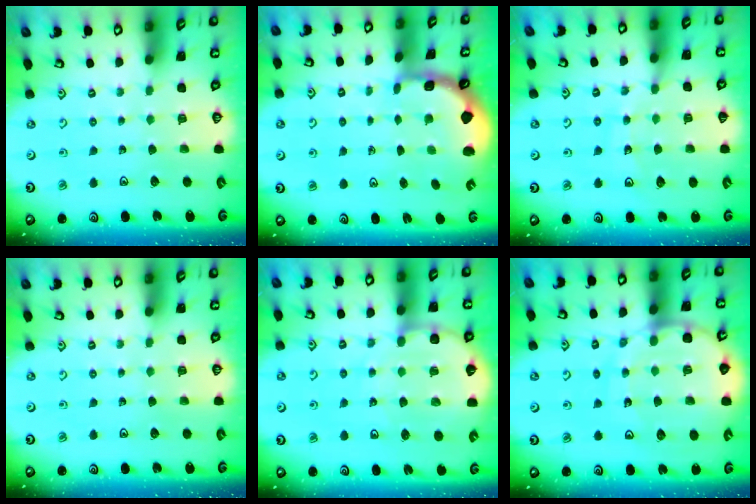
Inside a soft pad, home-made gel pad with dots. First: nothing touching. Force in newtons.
{"total": 1.8, "press": 1.8, "slide": 0.3}
{"total": 12.0, "press": 11.7, "slide": 2.7}
{"total": 0.0}
{"total": 8.5, "press": 8.2, "slide": 2.2}
{"total": 13.7, "press": 13.6, "slide": 1.7}